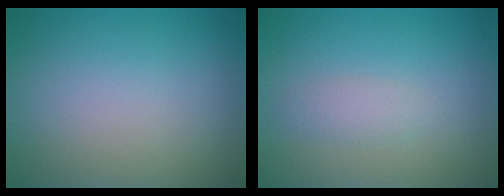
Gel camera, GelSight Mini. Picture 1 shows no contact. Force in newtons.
{"total": 1.3, "press": 1.3, "slide": 0.0}